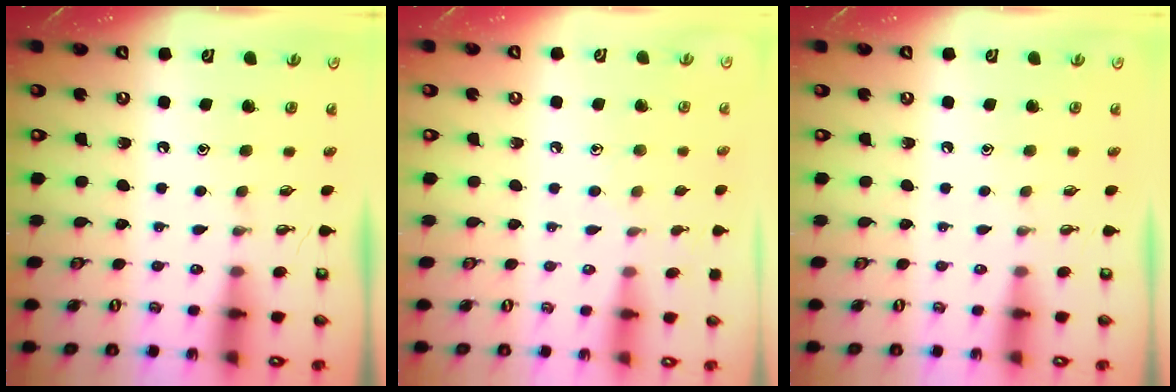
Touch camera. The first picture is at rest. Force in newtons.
{"total": 6.2, "press": 6.1, "slide": 0.6}
{"total": 0.0}